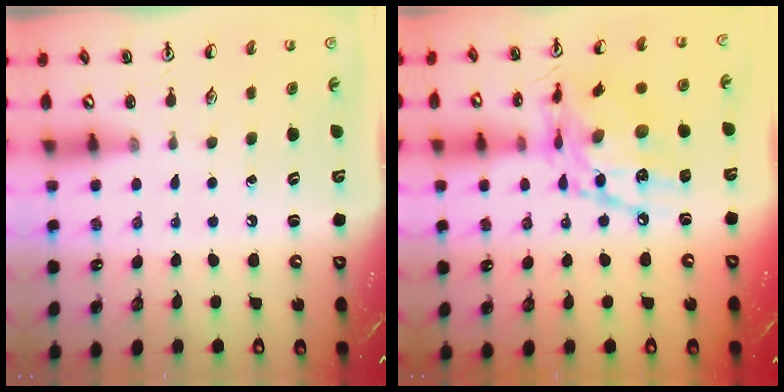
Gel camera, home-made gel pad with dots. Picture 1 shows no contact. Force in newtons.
{"total": 16.6, "press": 16.5, "slide": 1.3}